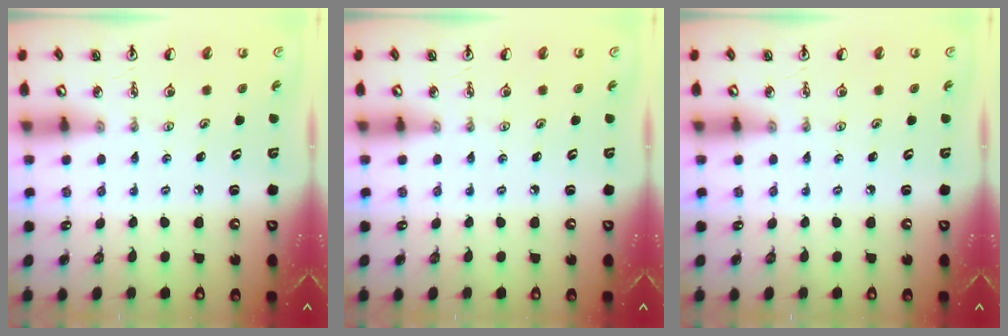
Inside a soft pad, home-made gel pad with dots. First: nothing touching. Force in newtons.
{"total": 0.0}
{"total": 0.0}